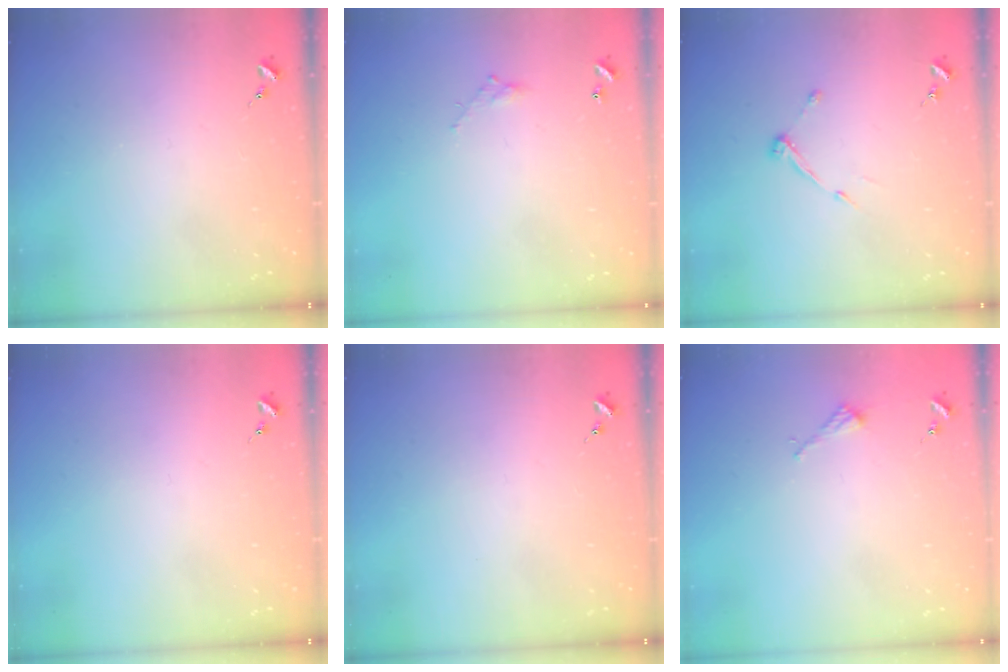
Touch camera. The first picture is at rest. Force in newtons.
{"total": 3.5, "press": 3.5, "slide": 0.2}
{"total": 6.2, "press": 6.2, "slide": 0.5}
{"total": 0.0}
{"total": 0.0}
{"total": 2.2, "press": 2.2, "slide": 0.2}